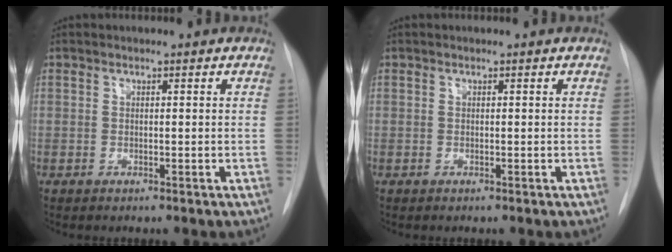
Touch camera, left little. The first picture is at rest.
{"total": 0.0}